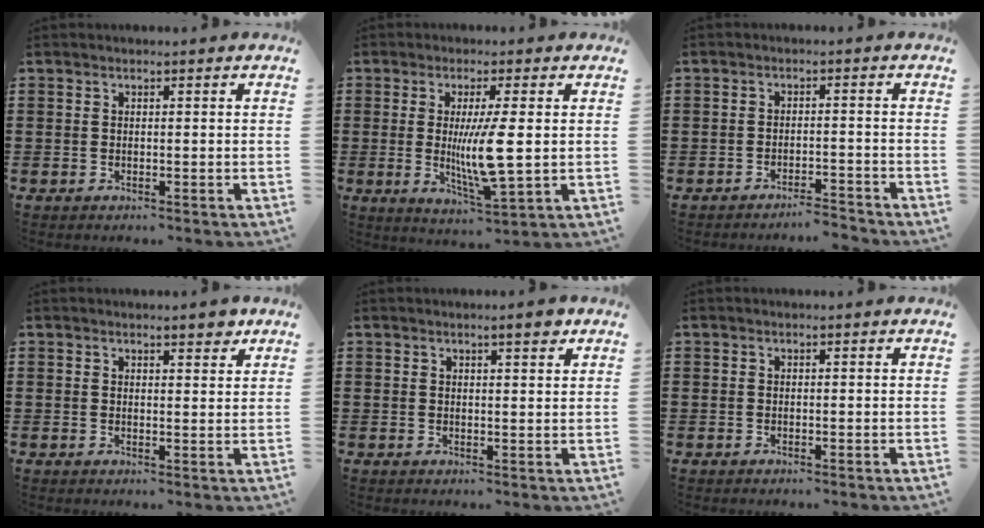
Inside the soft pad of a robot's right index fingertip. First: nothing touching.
{"total": 8.9, "force": [0.0, 1.6, 8.8], "torque": [-0.167, -0.019, -0.007]}
{"total": 2.8, "force": [-2.8, 0.1, 0.1], "torque": [-0.007, 0.002, -0.060]}
{"total": 2.9, "force": [2.3, 0.8, 1.6], "torque": [-0.017, 0.000, 0.038]}
{"total": 2.6, "force": [1.9, 0.4, 1.8], "torque": [-0.029, 0.002, 0.031]}
{"total": 0.0}